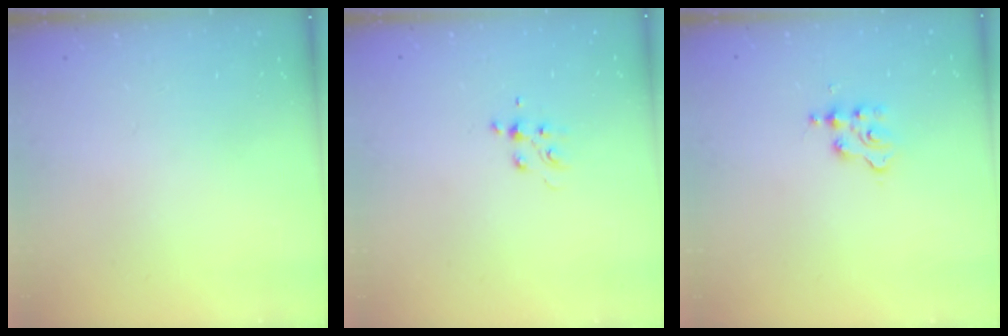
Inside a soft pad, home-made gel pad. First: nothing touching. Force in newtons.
{"total": 4.6, "press": 4.4, "slide": 1.3}
{"total": 2.3, "press": 2.3, "slide": 0.3}